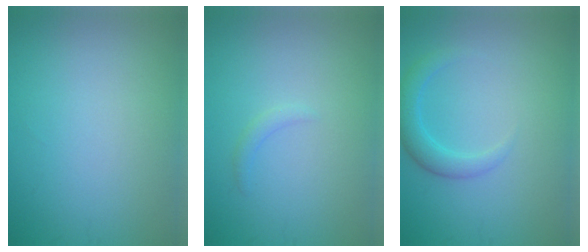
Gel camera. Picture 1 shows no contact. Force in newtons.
{"total": 0.8, "press": 0.8, "slide": 0.1}
{"total": 2.3, "press": 2.3, "slide": 0.1}